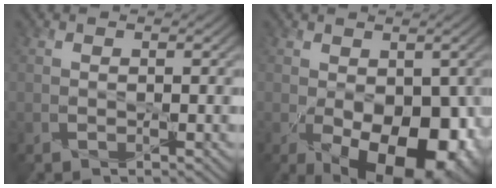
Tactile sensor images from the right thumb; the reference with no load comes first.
{"total": 13.9, "force": [-4.1, 7.9, 10.6], "torque": [-0.148, -0.057, -0.036]}